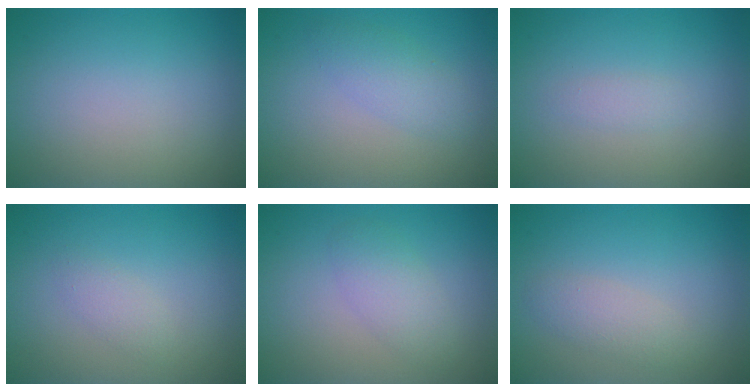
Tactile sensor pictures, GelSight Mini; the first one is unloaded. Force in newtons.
{"total": 2.2, "press": 2.2, "slide": 0.1}
{"total": 0.9, "press": 0.9, "slide": 0.0}
{"total": 1.2, "press": 1.2, "slide": 0.0}
{"total": 2.4, "press": 2.4, "slide": 0.1}
{"total": 1.8, "press": 1.8, "slide": 0.2}